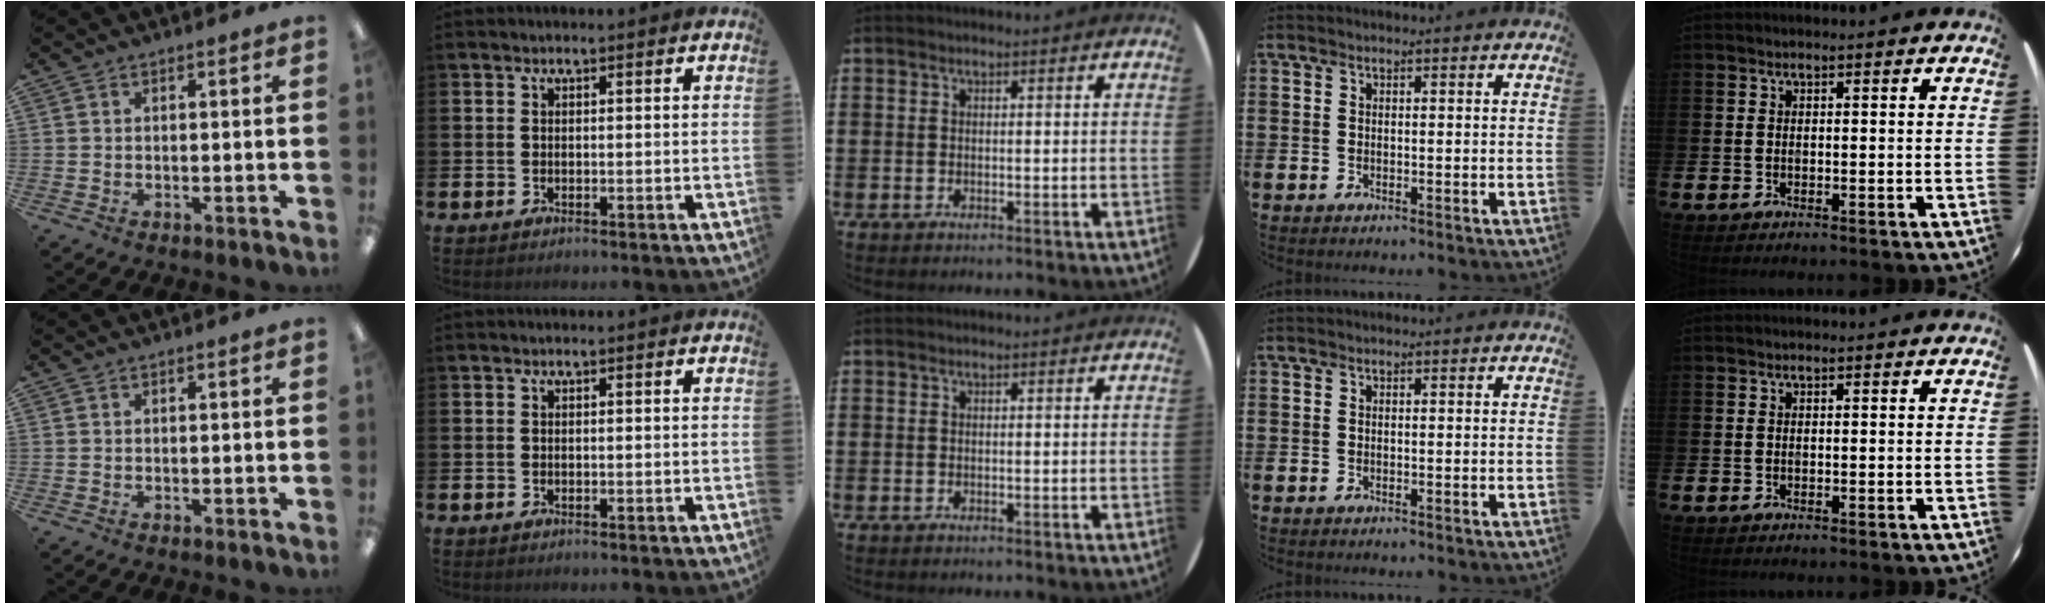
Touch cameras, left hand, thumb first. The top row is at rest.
{}